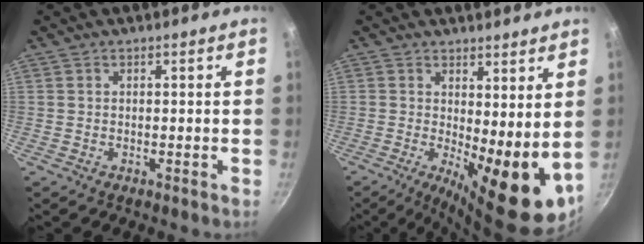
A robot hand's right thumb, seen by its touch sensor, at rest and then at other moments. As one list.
[{"total": 13.5, "force": [1.0, 4.9, 12.6], "torque": [-0.148, -0.024, 0.022]}]